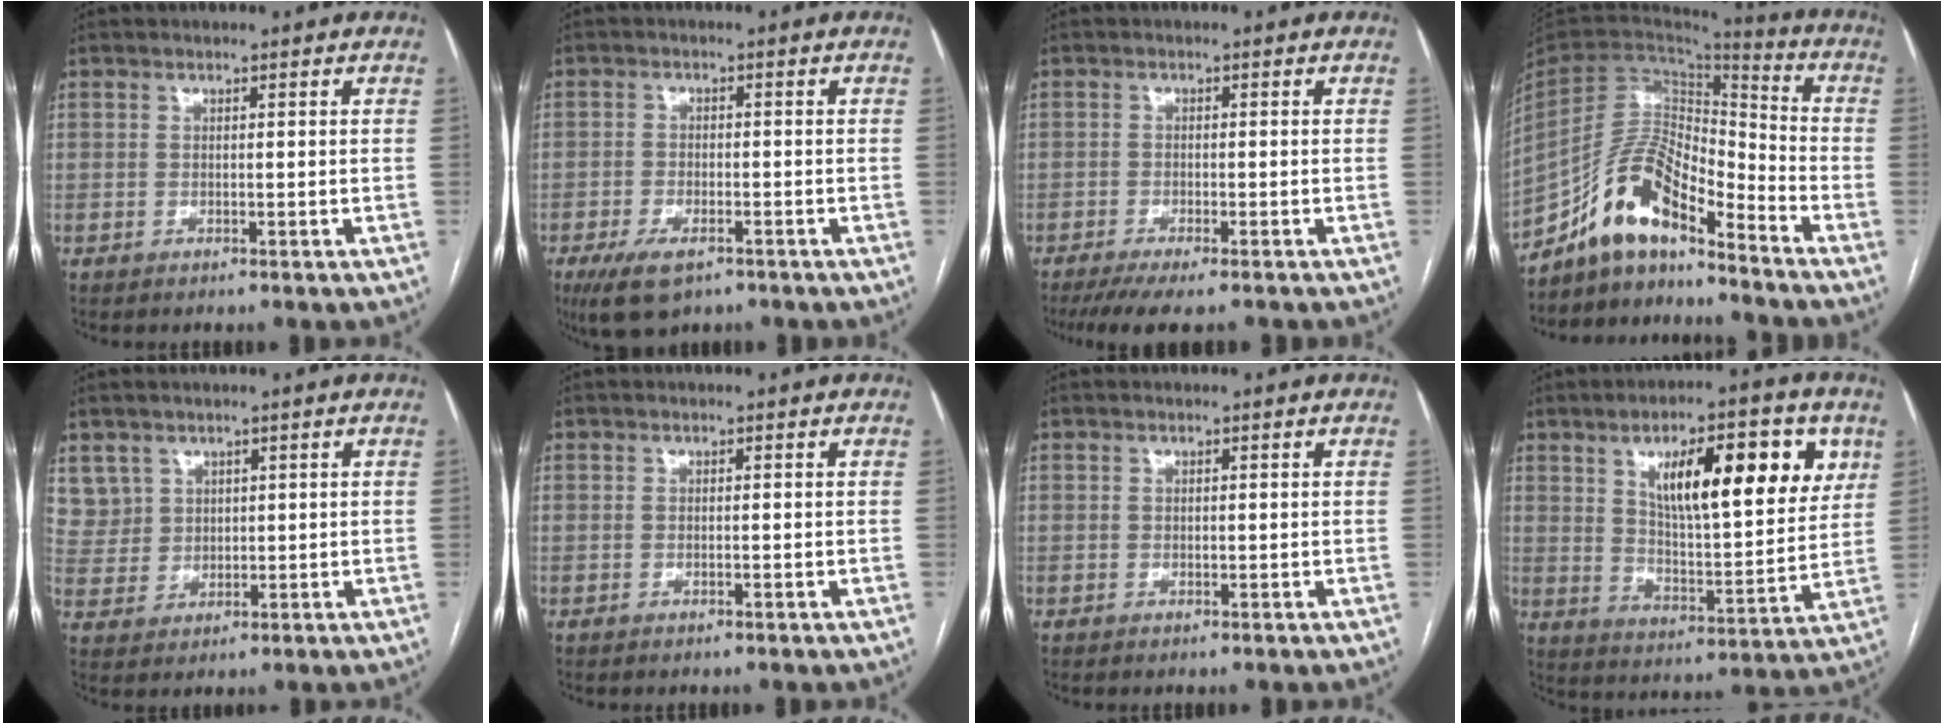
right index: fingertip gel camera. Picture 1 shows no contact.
{"total": 6.4, "force": [-4.0, 2.7, 4.1], "torque": [-0.081, -0.008, -0.065]}
{"total": 7.3, "force": [-6.1, 0.8, 4.0], "torque": [-0.057, -0.014, -0.098]}
{"total": 13.1, "force": [-10.5, 3.4, 7.0], "torque": [-0.135, 0.032, -0.193]}
{"total": 5.7, "force": [3.1, 4.7, 0.0], "torque": [0.004, 0.008, 0.071]}
{"total": 0.0}
{"total": 0.0}
{"total": 17.8, "force": [7.5, 5.2, 15.2], "torque": [-0.225, 0.009, 0.120]}